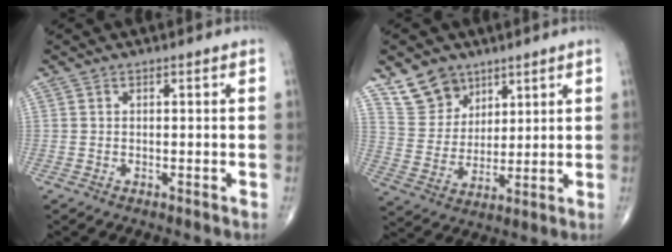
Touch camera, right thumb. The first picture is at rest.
{"total": 9.4, "force": [6.5, 6.4, 2.2], "torque": [-0.012, -0.041, 0.133]}